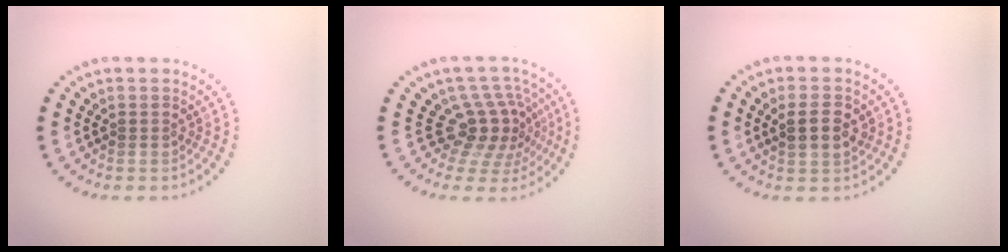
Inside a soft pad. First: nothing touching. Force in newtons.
{"total": 3.9, "press": 2.8, "slide": 2.7}
{"total": 2.8, "press": 2.8, "slide": 0.5}